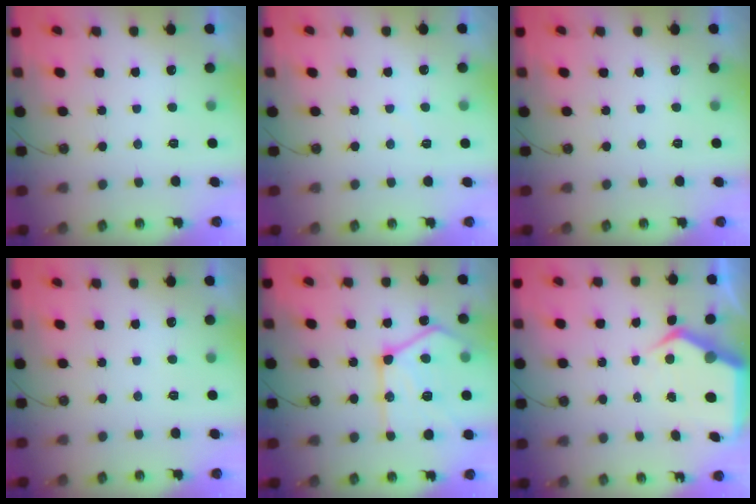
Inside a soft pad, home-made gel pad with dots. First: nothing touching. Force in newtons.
{"total": 3.5, "press": 3.5, "slide": 0.2}
{"total": 0.0}
{"total": 0.0}
{"total": 21.9, "press": 21.8, "slide": 2.0}
{"total": 7.6, "press": 7.5, "slide": 1.2}